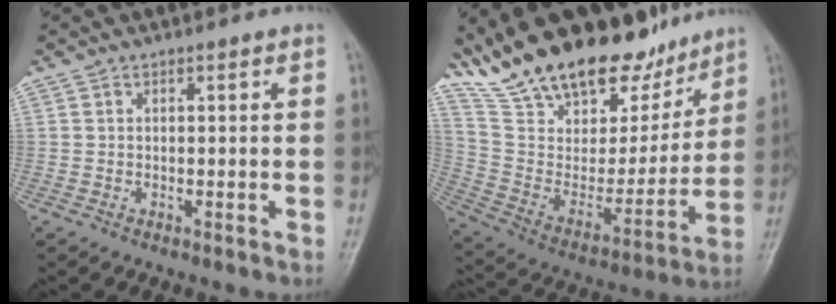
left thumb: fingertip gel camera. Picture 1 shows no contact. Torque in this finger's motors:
{"motor_torque": [1.15, -0.87, 1.39, -1.39, 0.27]}